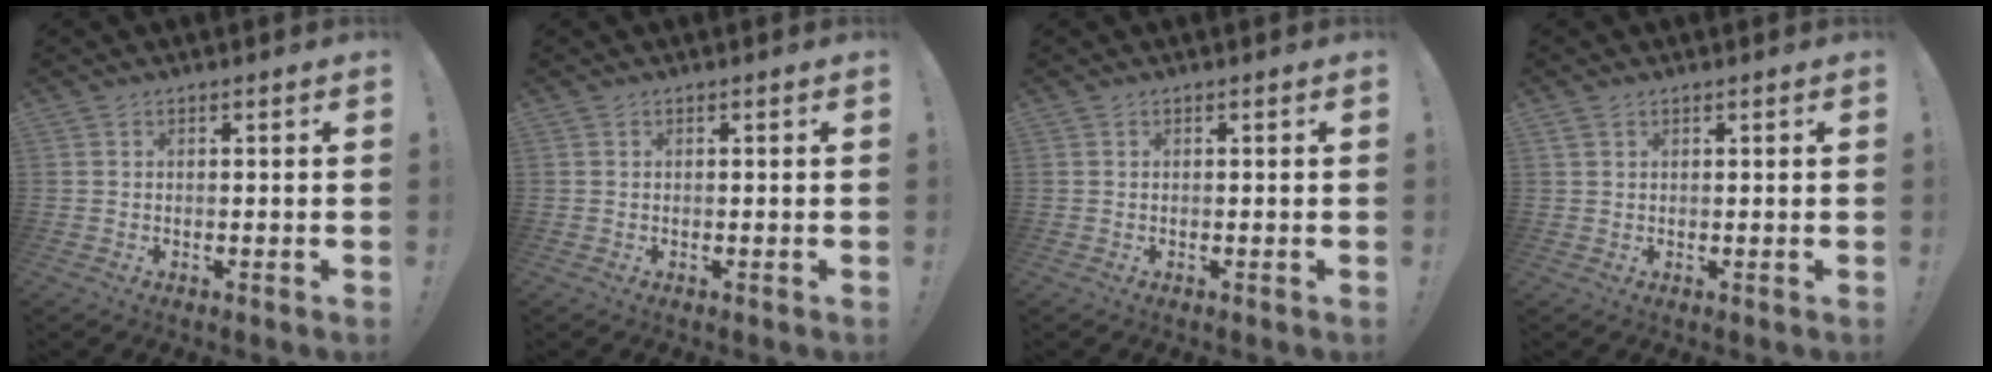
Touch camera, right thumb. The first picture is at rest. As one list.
[{"total": 0.0}, {"total": 0.0}, {"total": 1.7, "force": [1.3, 0.9, 0.7], "torque": [-0.016, 0.001, 0.025]}]